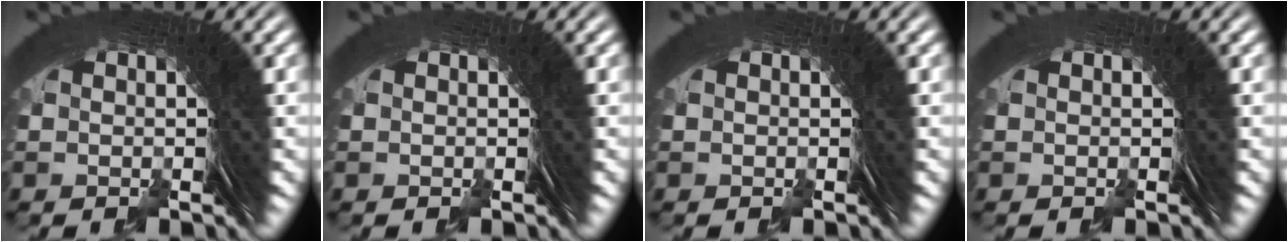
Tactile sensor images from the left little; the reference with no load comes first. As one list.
[{"total": 0.0}, {"total": 0.0}, {"total": 0.0}]